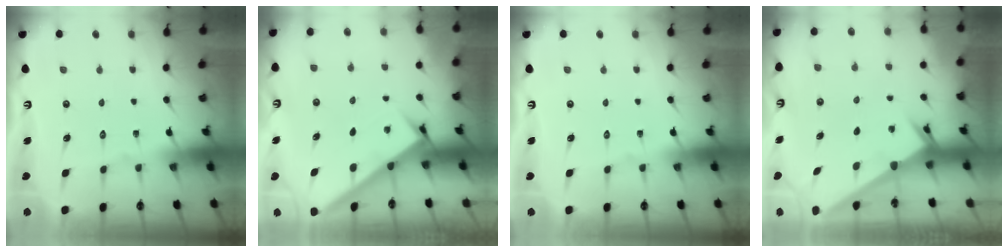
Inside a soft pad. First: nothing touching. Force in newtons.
{"total": 3.1, "press": 3.1, "slide": 0.2}
{"total": 0.0}
{"total": 2.5, "press": 2.5, "slide": 0.2}